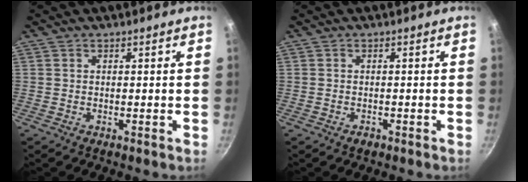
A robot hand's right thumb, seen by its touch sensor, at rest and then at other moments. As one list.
[{"total": 1.2, "force": [-0.8, 0.7, 0.6], "torque": [-0.011, 0.005, -0.011]}]